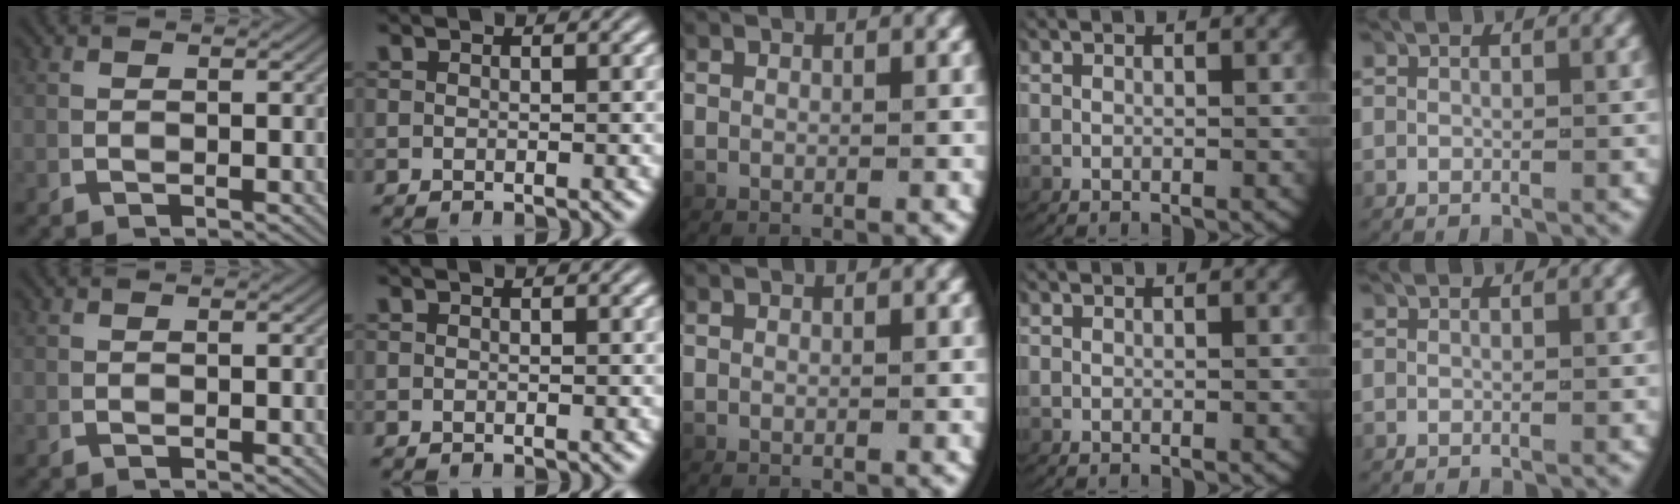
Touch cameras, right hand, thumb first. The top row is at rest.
{}